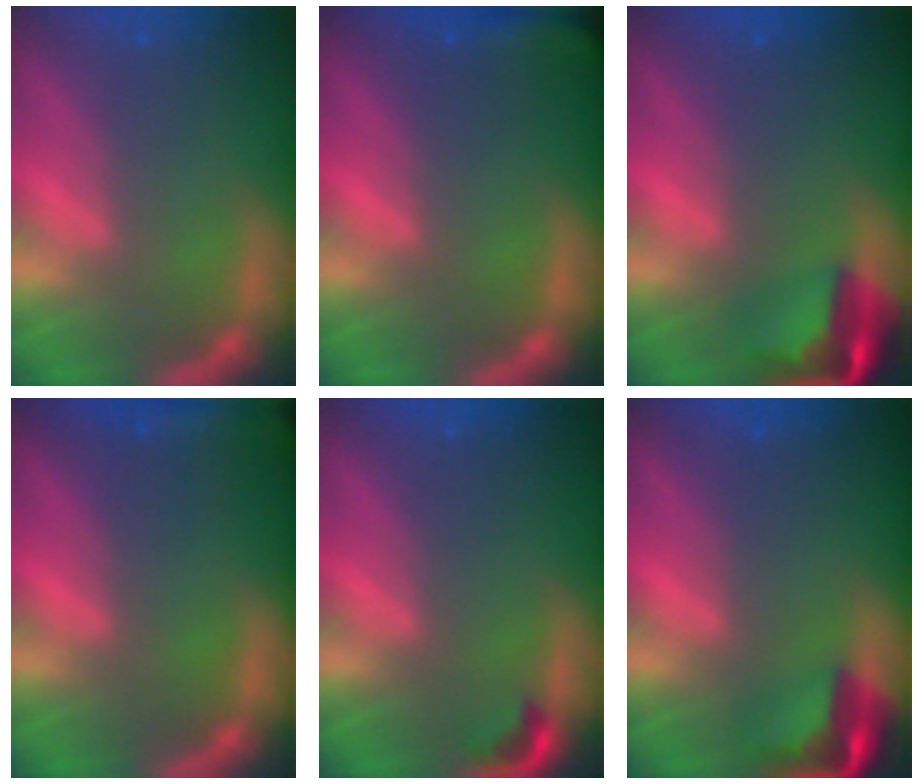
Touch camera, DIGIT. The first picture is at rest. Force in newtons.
{"total": 5.4}
{"total": 5.5}
{"total": 9.5}
{"total": 1.4}
{"total": 4.4}